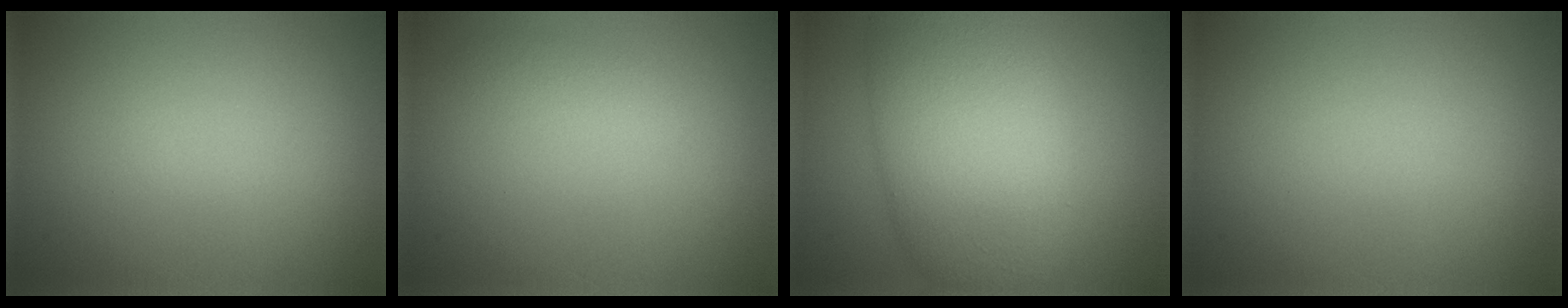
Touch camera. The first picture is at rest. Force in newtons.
{"total": 1.2, "press": 1.2, "slide": 0.0}
{"total": 10.7, "press": 10.7, "slide": 0.3}
{"total": 0.0}